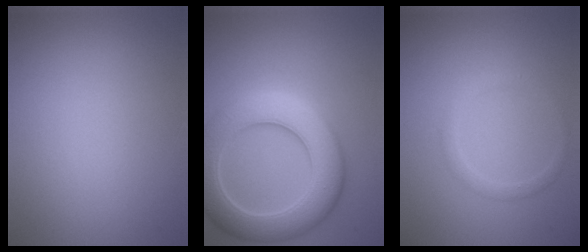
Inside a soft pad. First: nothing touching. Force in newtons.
{"total": 7.9, "press": 7.9, "slide": 0.6}
{"total": 1.3, "press": 1.3, "slide": 0.1}